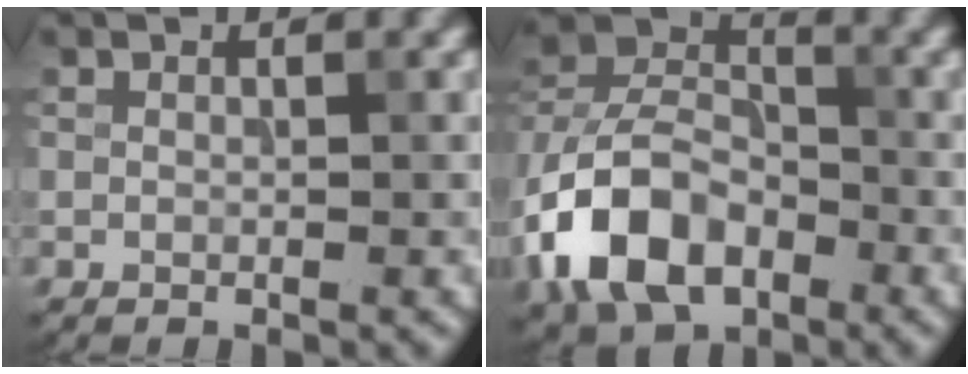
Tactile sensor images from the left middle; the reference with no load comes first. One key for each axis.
{"total": 10.2, "fx": -4.5, "fy": 6.6, "fz": 6.4, "tx": -0.126, "ty": 0.006, "tz": -0.102}